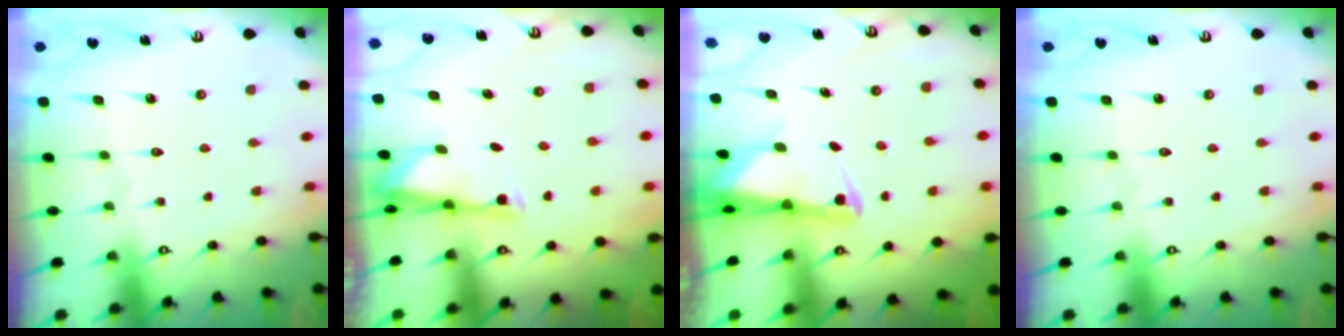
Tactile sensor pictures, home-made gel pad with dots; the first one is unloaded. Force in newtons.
{"total": 2.8, "press": 2.7, "slide": 0.4}
{"total": 2.4, "press": 2.4, "slide": 0.5}
{"total": 0.0}